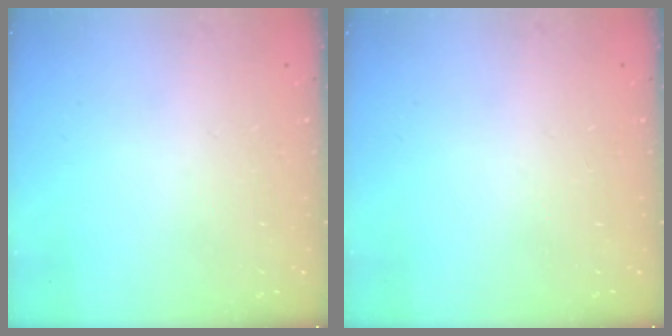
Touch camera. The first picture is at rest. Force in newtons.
{"total": 0.0}